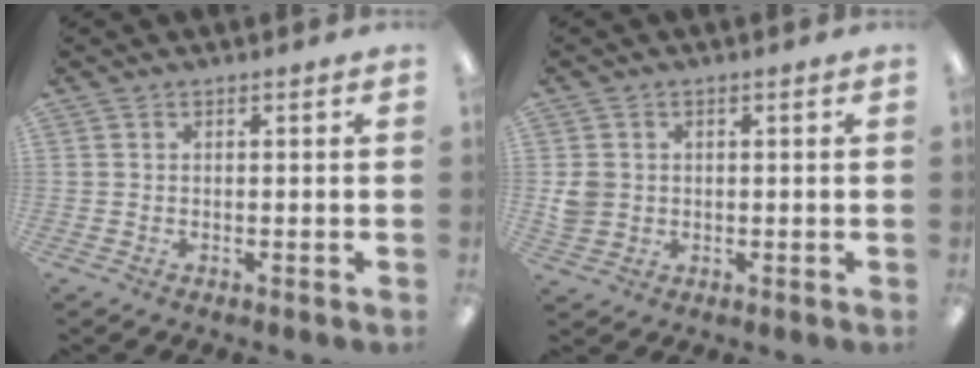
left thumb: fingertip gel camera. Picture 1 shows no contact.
{"total": 4.0, "force": [0.1, 3.8, 1.2], "torque": [-0.018, 0.007, 0.003]}